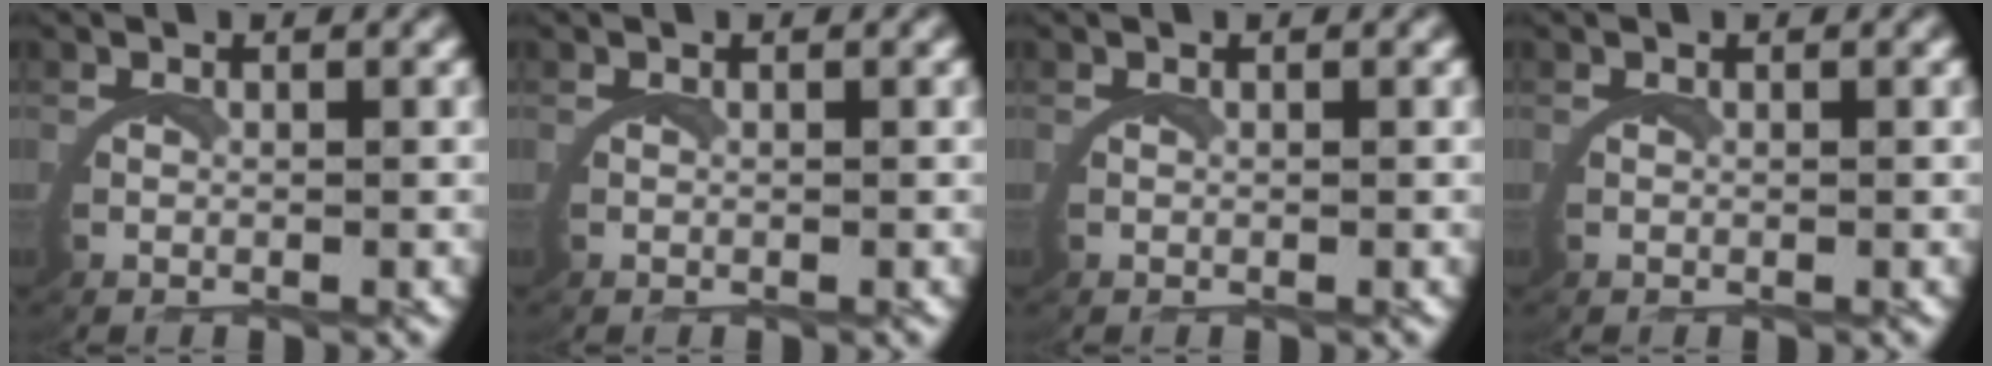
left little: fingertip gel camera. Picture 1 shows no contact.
{"total": 0.0}
{"total": 0.0}
{"total": 0.0}